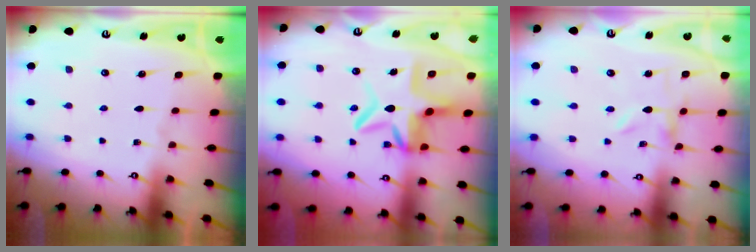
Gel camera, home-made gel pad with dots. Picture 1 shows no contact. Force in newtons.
{"total": 10.3, "press": 10.2, "slide": 1.4}
{"total": 0.0}